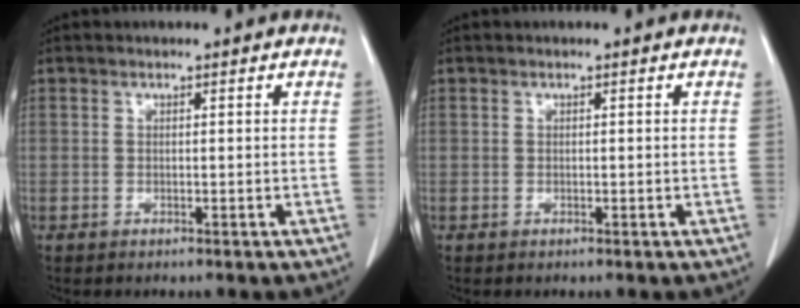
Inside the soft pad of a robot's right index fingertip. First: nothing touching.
{"total": 0.0}